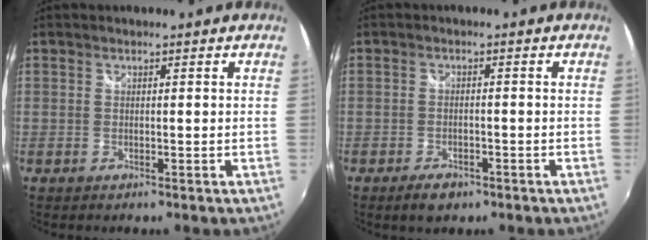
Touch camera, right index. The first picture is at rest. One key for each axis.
{"total": 4.1, "fx": -2.7, "fy": 2.1, "fz": 2.3, "tx": -0.054, "ty": -0.010, "tz": -0.044}